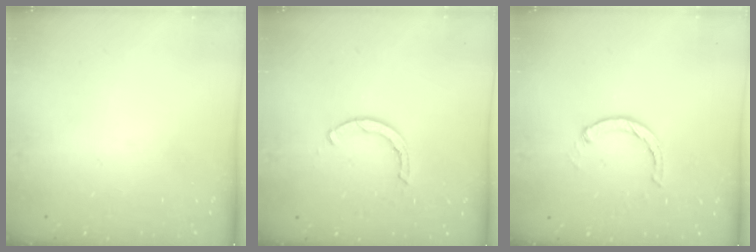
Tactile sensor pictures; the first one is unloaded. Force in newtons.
{"total": 2.3, "press": 2.3, "slide": 0.1}
{"total": 1.3, "press": 1.2, "slide": 0.3}